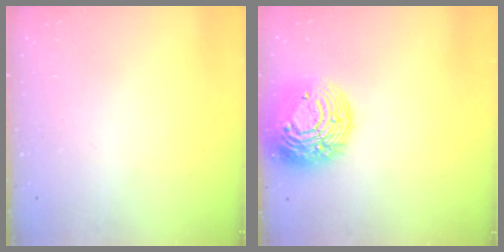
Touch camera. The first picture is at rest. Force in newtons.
{"total": 20.6, "press": 20.5, "slide": 1.8}